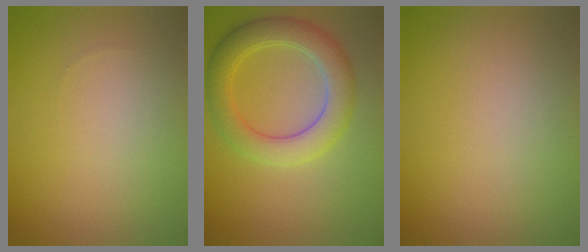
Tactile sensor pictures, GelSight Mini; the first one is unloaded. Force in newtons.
{"total": 5.5, "press": 5.5, "slide": 0.2}
{"total": 0.0}